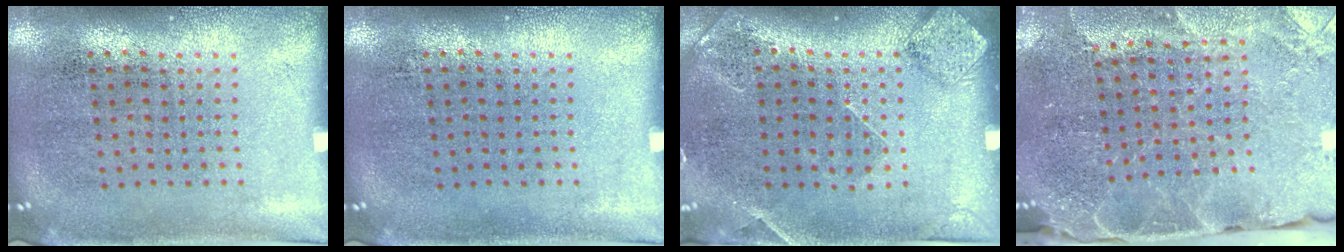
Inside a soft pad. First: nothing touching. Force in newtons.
{"total": 0.0}
{"total": 1.5, "press": 1.4, "slide": 0.6}
{"total": 3.1, "press": 3.0, "slide": 0.7}